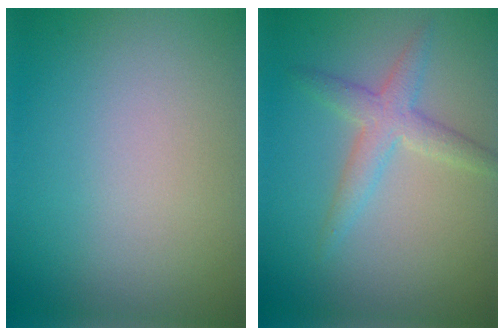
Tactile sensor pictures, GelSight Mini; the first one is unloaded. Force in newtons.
{"total": 2.9, "press": 2.9, "slide": 0.3}